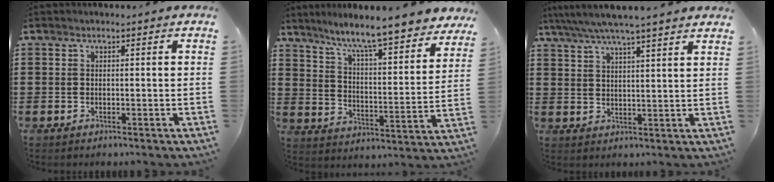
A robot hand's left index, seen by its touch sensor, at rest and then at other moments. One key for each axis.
{"total": 7.8, "fx": 7.0, "fy": -0.4, "fz": 3.4, "tx": -0.088, "ty": -0.057, "tz": 0.109}
{"total": 5.2, "fx": 4.5, "fy": -0.2, "fz": 2.5, "tx": -0.062, "ty": -0.018, "tz": 0.078}